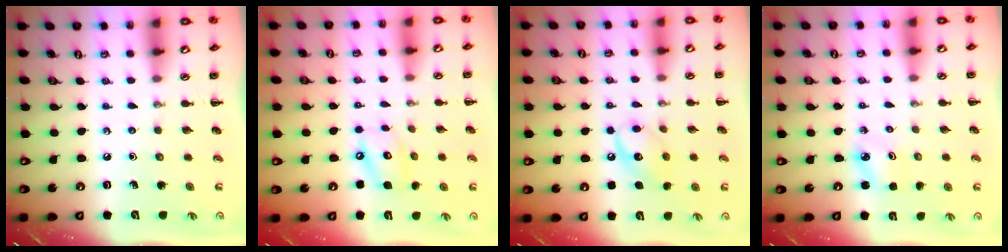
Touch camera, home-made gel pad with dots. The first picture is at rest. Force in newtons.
{"total": 9.4, "press": 9.2, "slide": 1.8}
{"total": 10.1, "press": 10.0, "slide": 0.6}
{"total": 2.3, "press": 2.3, "slide": 0.4}